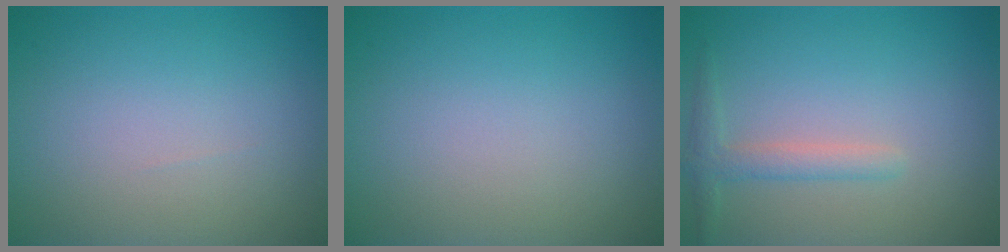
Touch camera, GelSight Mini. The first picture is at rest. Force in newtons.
{"total": 0.0}
{"total": 1.9, "press": 1.9, "slide": 0.1}